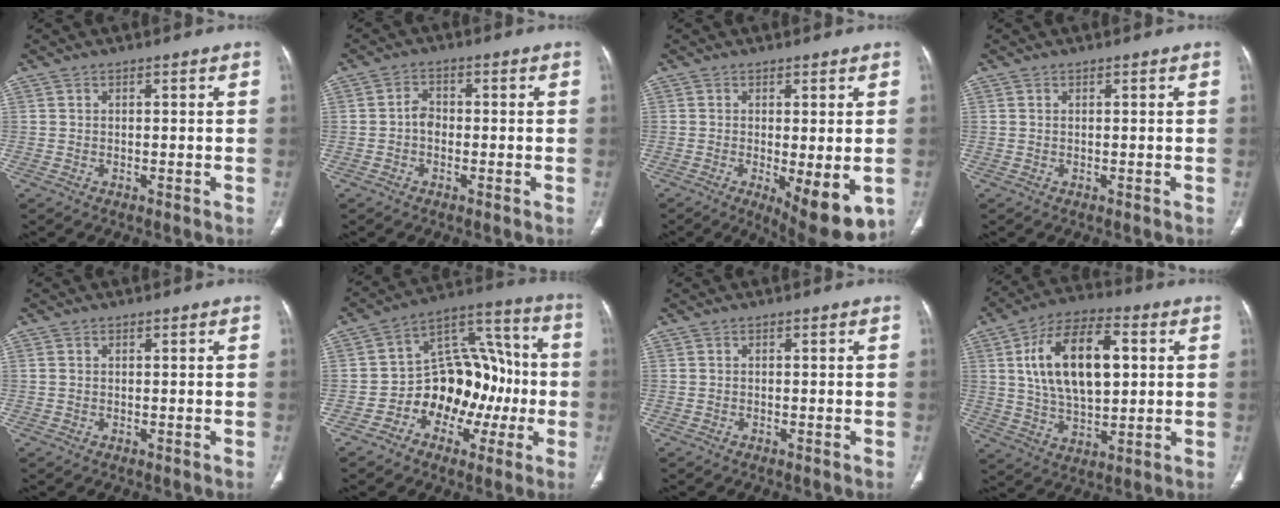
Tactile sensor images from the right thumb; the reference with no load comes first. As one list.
[{"total": 2.9, "force": [-0.7, 2.2, 1.7], "torque": [-0.017, 0.011, -0.021]}, {"total": 9.6, "force": [-2.5, 3.1, 8.7], "torque": [-0.117, -0.024, -0.029]}, {"total": 0.0}, {"total": 0.6, "force": [0.1, 0.5, 0.3], "torque": [-0.009, 0.005, 0.003]}, {"total": 18.2, "force": [-4.0, 12.9, 12.1], "torque": [-0.122, 0.069, -0.058]}, {"total": 0.0}, {"total": 17.9, "force": [3.6, 9.4, 14.8], "torque": [-0.239, 0.007, 0.062]}]